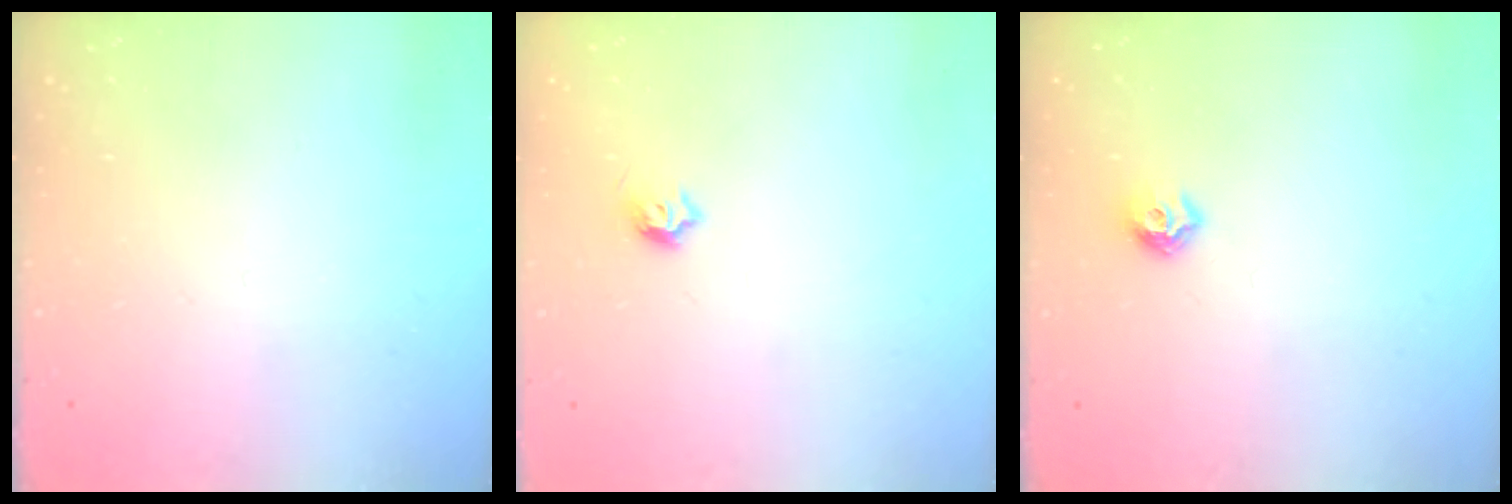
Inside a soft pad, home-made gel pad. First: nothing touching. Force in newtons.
{"total": 4.0, "press": 3.9, "slide": 0.7}
{"total": 6.9, "press": 6.8, "slide": 0.9}